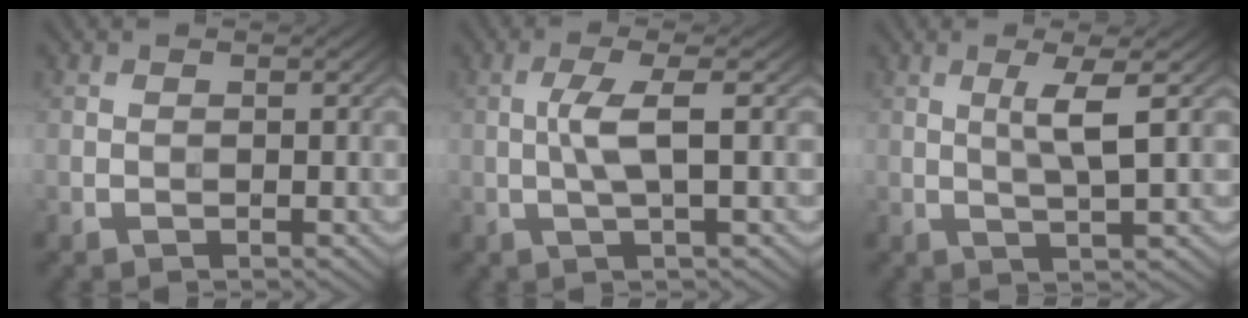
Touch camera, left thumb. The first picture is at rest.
{"total": 3.9, "force": [0.2, 0.5, 3.9], "torque": [-0.079, 0.008, 0.001]}
{"total": 3.8, "force": [1.0, 0.2, 3.7], "torque": [-0.075, 0.002, 0.023]}